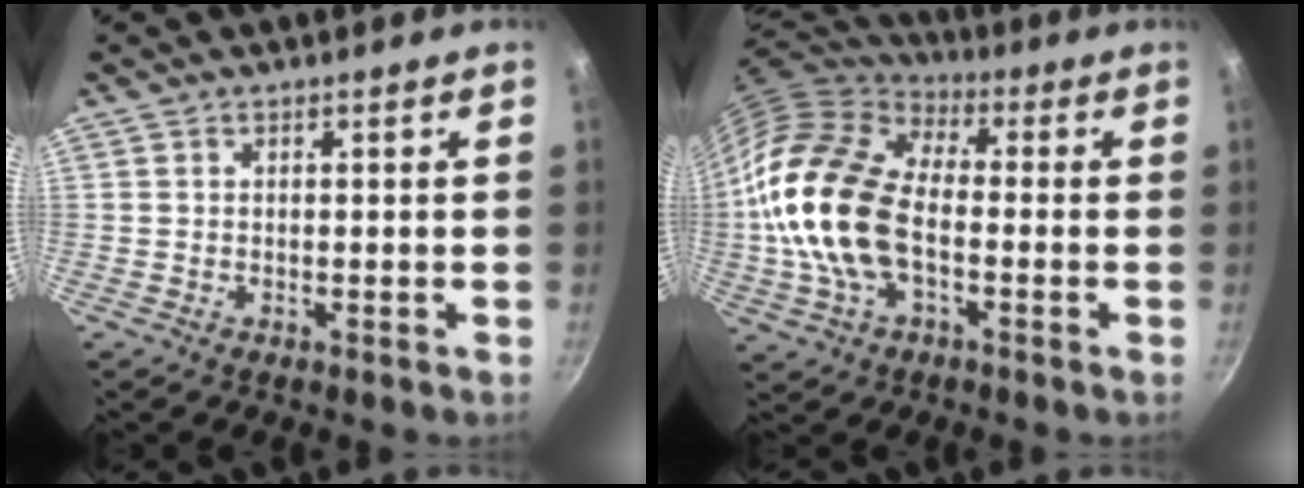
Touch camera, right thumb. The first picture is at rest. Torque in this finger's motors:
{"motor_torque": [-0.51, 1.82, 2.09, -0.67, 0.71]}